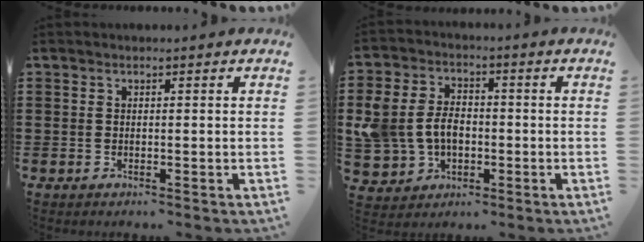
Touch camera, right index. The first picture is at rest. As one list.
[{"total": 7.3, "force": [-0.7, 5.8, 4.4], "torque": [-0.119, 0.010, -0.016]}]